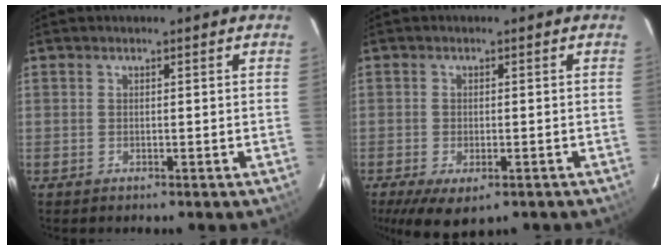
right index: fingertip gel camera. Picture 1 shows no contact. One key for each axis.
{"total": 7.8, "fx": -4.5, "fy": 3.5, "fz": 5.4, "tx": -0.110, "ty": -0.032, "tz": -0.067}